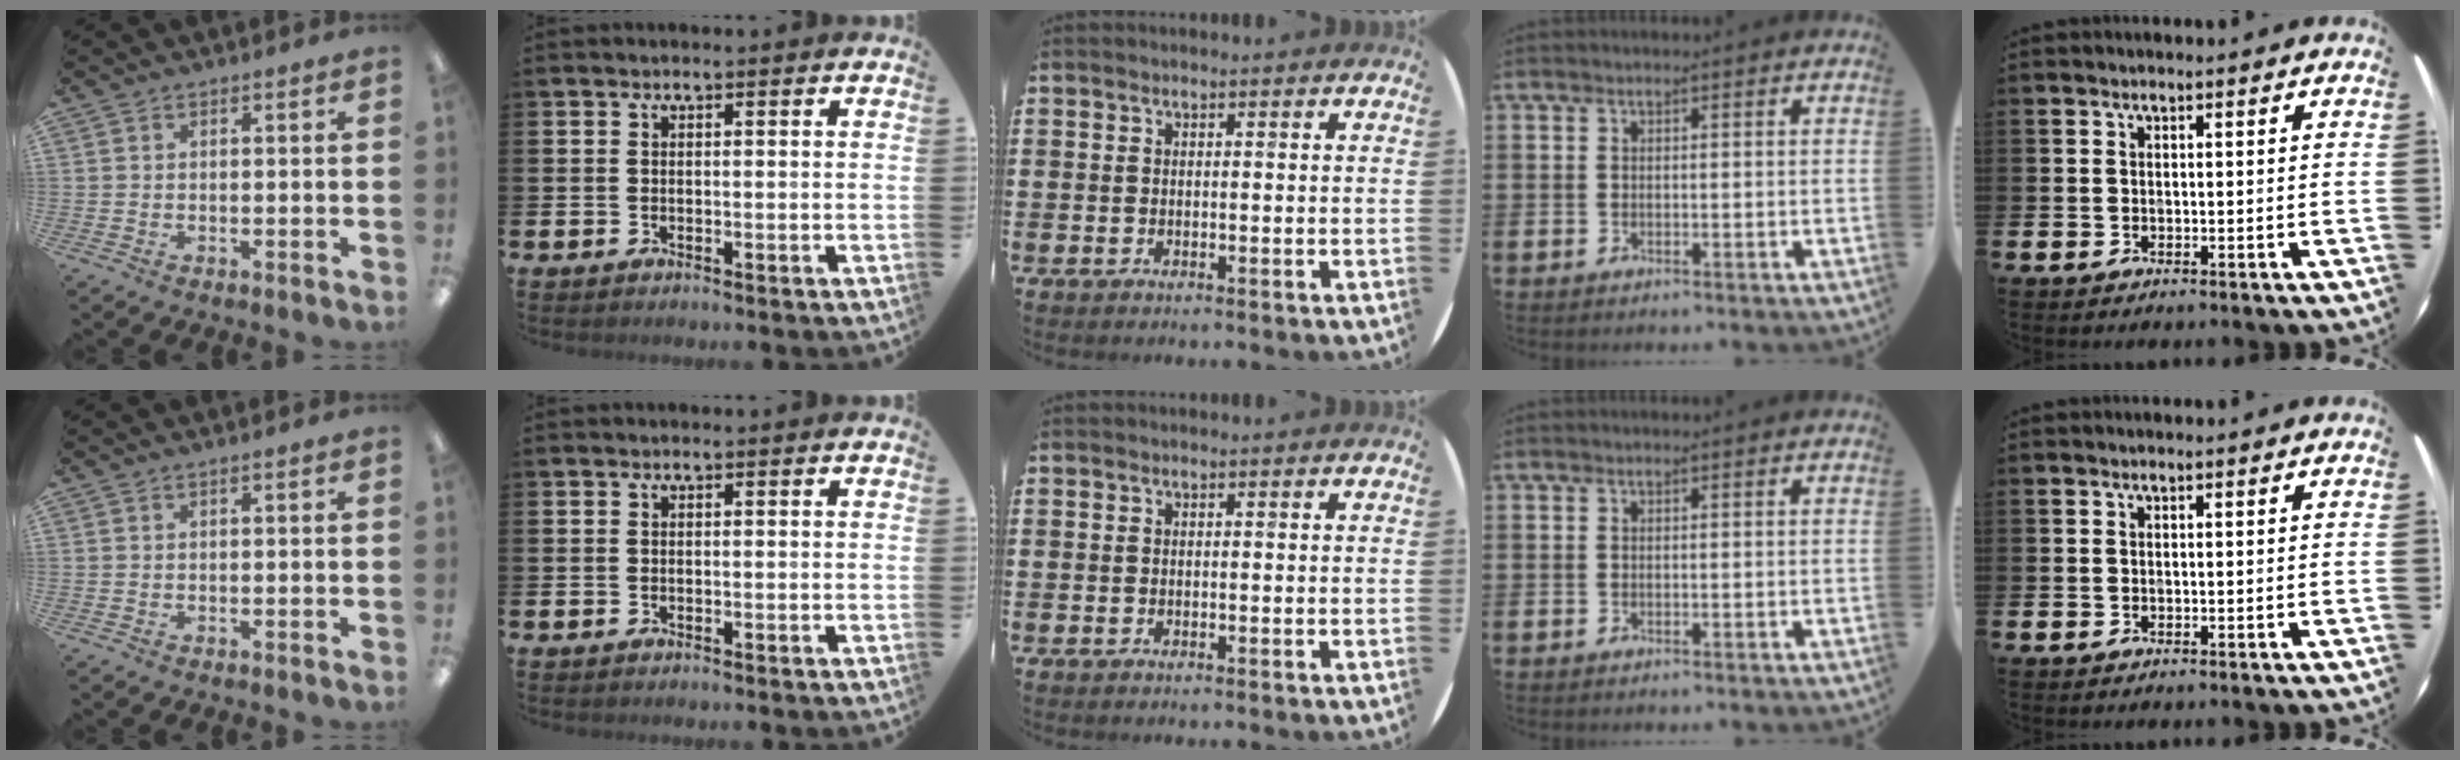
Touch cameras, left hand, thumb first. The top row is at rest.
{"thumb": {"total": 0.5, "force": [0.2, 0.0, 0.5], "torque": [-0.007, 0.001, 0.002]}}